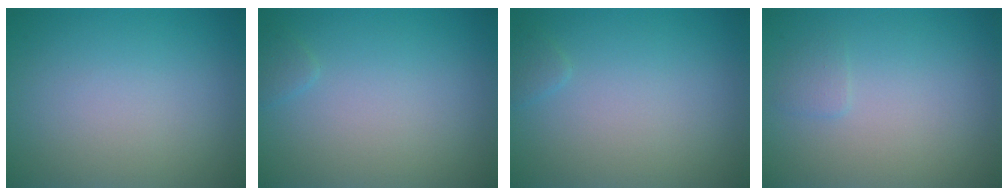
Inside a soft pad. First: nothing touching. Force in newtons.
{"total": 0.7, "press": 0.7, "slide": 0.0}
{"total": 0.7, "press": 0.7, "slide": 0.0}
{"total": 0.8, "press": 0.8, "slide": 0.1}